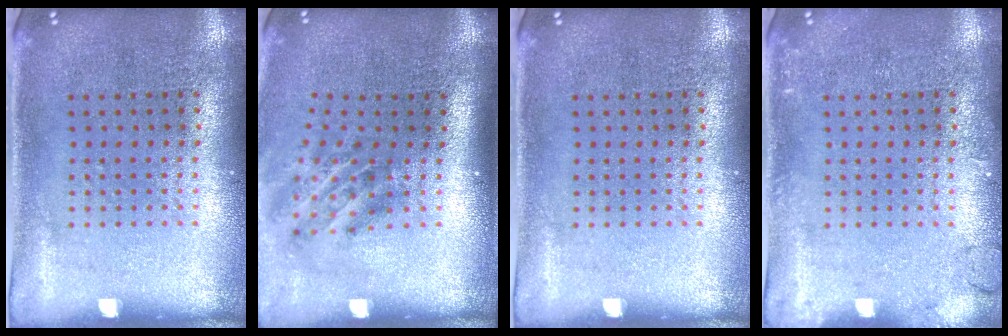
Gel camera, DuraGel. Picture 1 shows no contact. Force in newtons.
{"total": 1.9, "press": 1.2, "slide": 1.5}
{"total": 0.0}
{"total": 1.4, "press": 1.4, "slide": 0.2}